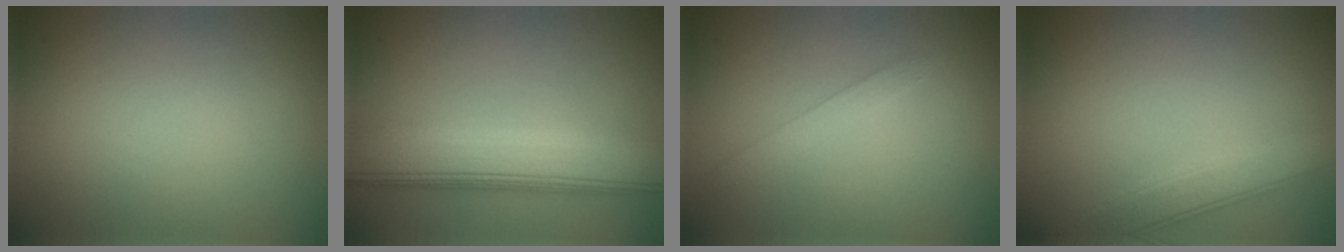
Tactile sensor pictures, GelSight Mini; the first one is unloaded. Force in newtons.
{"total": 9.2, "press": 9.2, "slide": 0.5}
{"total": 1.6, "press": 1.6, "slide": 0.0}
{"total": 4.1, "press": 4.1, "slide": 0.2}